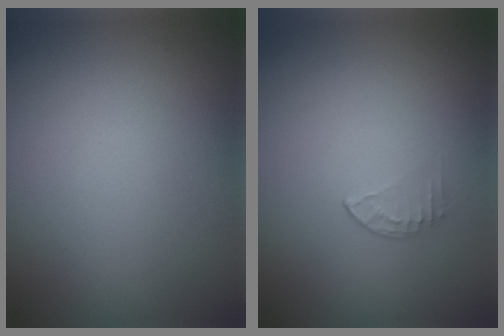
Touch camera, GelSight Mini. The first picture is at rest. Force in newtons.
{"total": 0.8, "press": 0.6, "slide": 0.6}